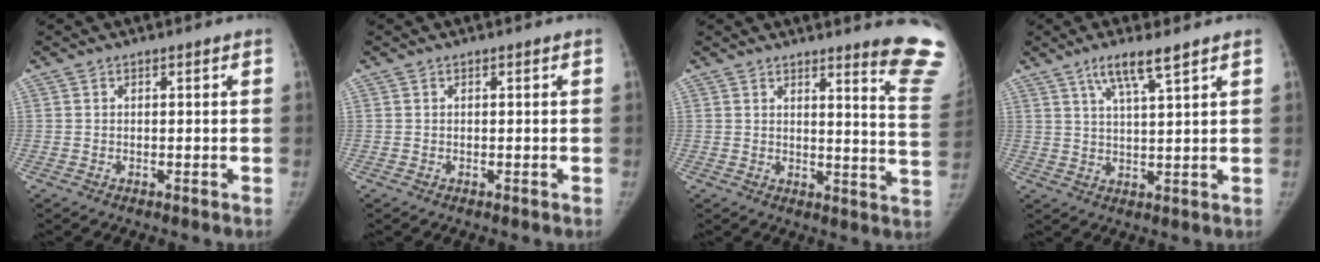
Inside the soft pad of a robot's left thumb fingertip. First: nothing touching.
{"total": 0.0}
{"total": 12.3, "force": [10.5, -0.2, 6.4], "torque": [-0.055, -0.117, 0.105]}
{"total": 6.4, "force": [4.1, 0.5, 4.8], "torque": [-0.092, -0.018, 0.082]}